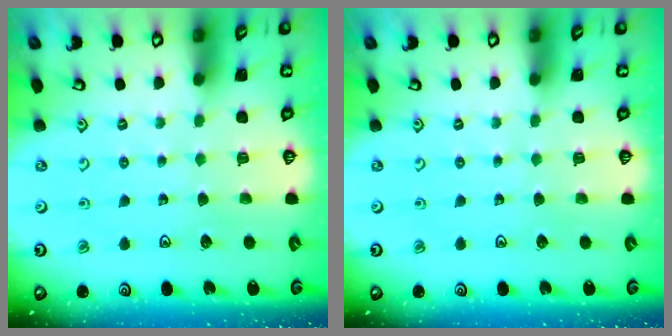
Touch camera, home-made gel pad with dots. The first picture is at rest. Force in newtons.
{"total": 0.0}